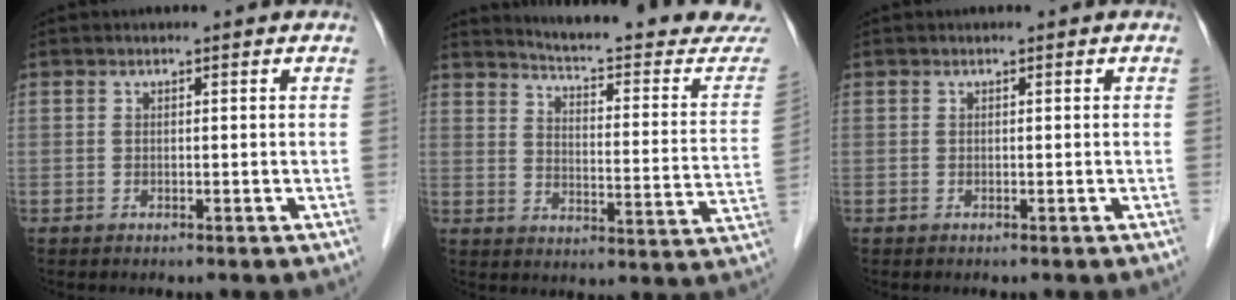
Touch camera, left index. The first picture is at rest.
{"total": 20.8, "force": [20.0, 0.8, 5.7], "torque": [-0.079, -0.113, 0.233]}
{"total": 0.0}